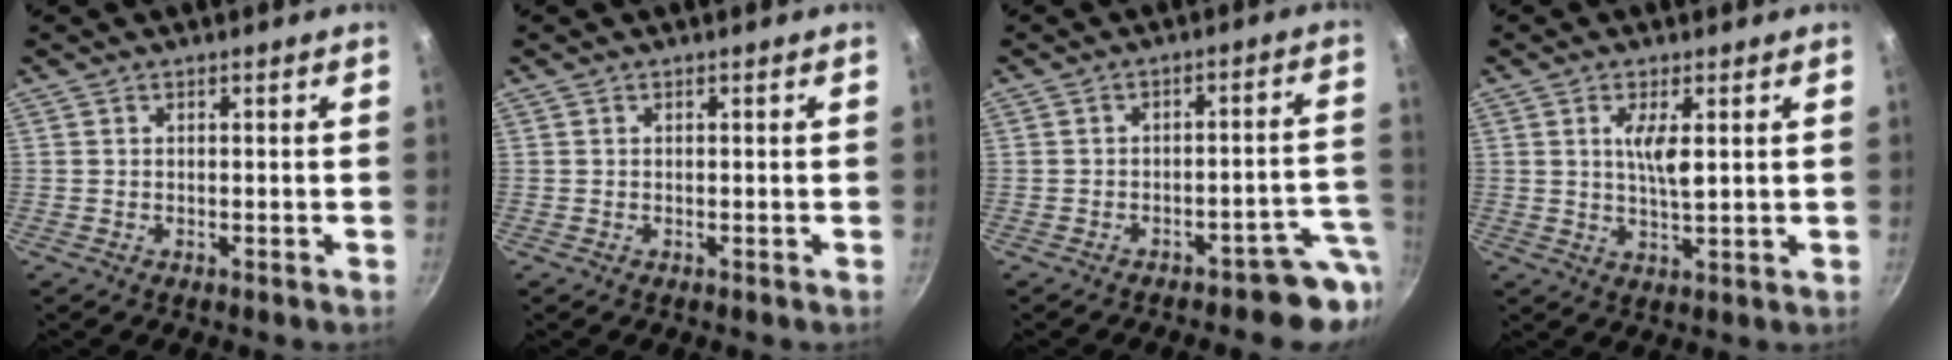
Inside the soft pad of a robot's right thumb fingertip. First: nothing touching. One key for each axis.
{"total": 0.0}
{"total": 6.7, "fx": -4.6, "fy": 2.9, "fz": 3.9, "tx": 0.008, "ty": 0.053, "tz": -0.061}
{"total": 5.3, "fx": 1.4, "fy": 1.5, "fz": 4.9, "tx": -0.090, "ty": -0.008, "tz": 0.028}